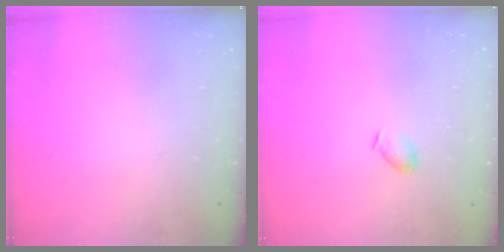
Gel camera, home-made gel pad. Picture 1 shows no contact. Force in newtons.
{"total": 3.9, "press": 3.8, "slide": 0.7}